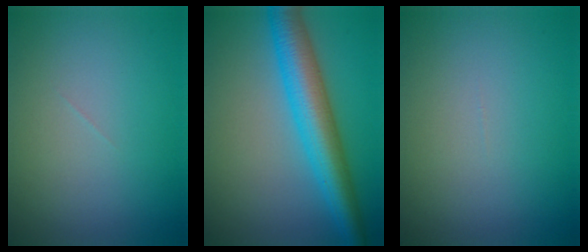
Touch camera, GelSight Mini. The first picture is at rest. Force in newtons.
{"total": 7.1, "press": 7.1, "slide": 0.1}
{"total": 0.0}